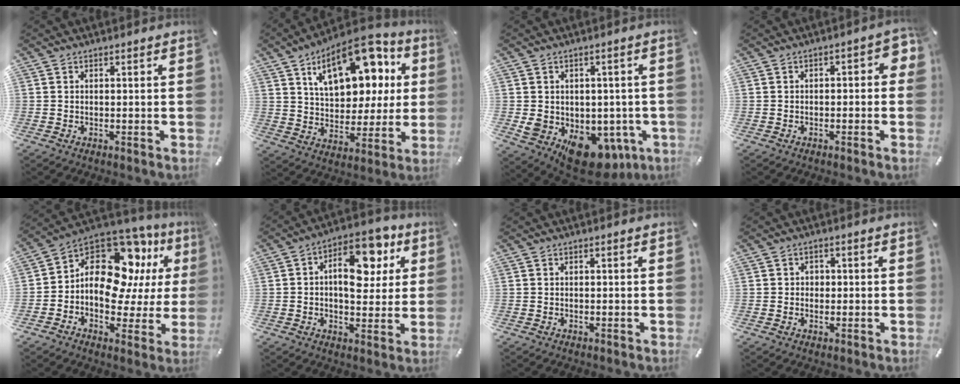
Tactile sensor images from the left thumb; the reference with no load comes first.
{"total": 19.5, "force": [9.7, 11.2, 12.7], "torque": [-0.192, -0.044, 0.167]}
{"total": 12.4, "force": [-4.6, 9.3, 6.7], "torque": [-0.076, 0.009, -0.068]}
{"total": 3.8, "force": [-1.2, 2.0, 3.0], "torque": [-0.044, 0.012, -0.025]}
{"total": 15.8, "force": [4.6, 11.1, 10.3], "torque": [-0.182, -0.043, 0.077]}
{"total": 13.8, "force": [4.1, 8.1, 10.4], "torque": [-0.139, -0.018, 0.069]}
{"total": 0.0}
{"total": 2.2, "force": [-0.4, 2.0, 0.8], "torque": [-0.009, 0.005, -0.014]}